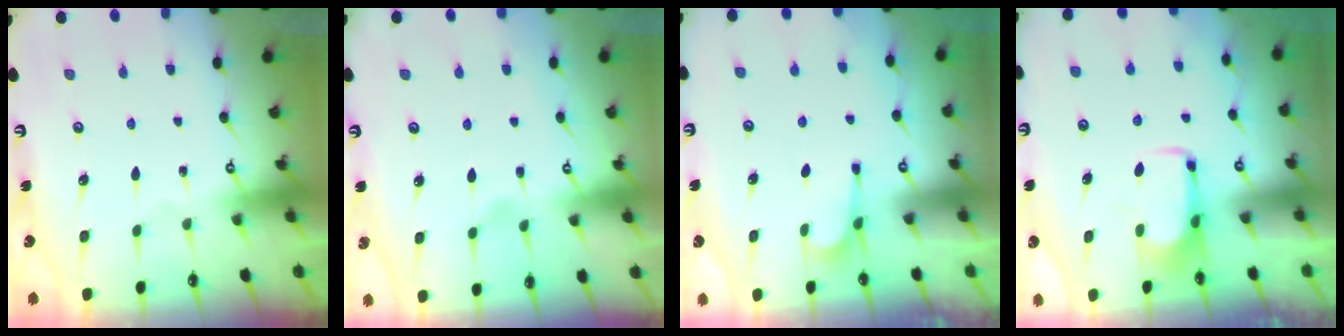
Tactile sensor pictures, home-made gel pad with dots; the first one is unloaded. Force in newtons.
{"total": 1.1, "press": 0.6, "slide": 1.0}
{"total": 2.8, "press": 2.7, "slide": 0.9}
{"total": 1.9, "press": 1.9, "slide": 0.3}